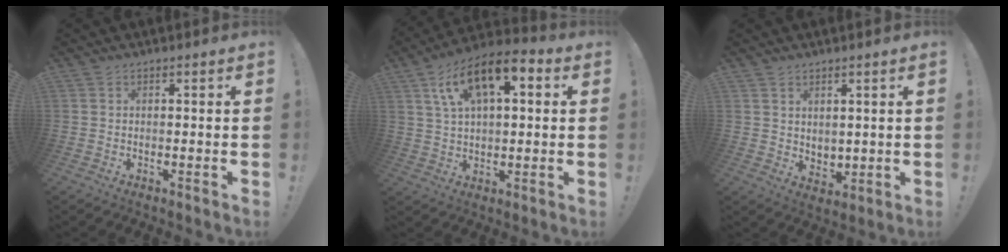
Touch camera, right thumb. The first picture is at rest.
{"total": 14.4, "force": [6.4, 7.3, 10.7], "torque": [-0.181, -0.013, 0.114]}
{"total": 3.9, "force": [2.8, 2.6, 0.9], "torque": [-0.002, -0.025, 0.051]}